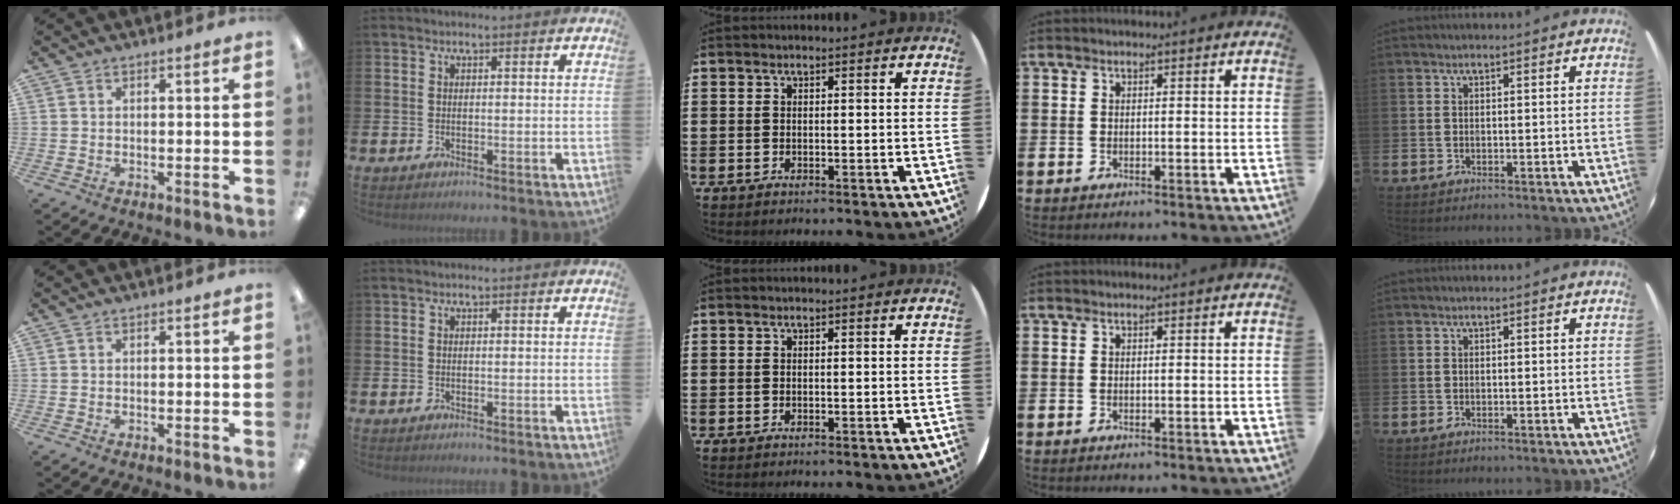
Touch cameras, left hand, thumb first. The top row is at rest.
{}